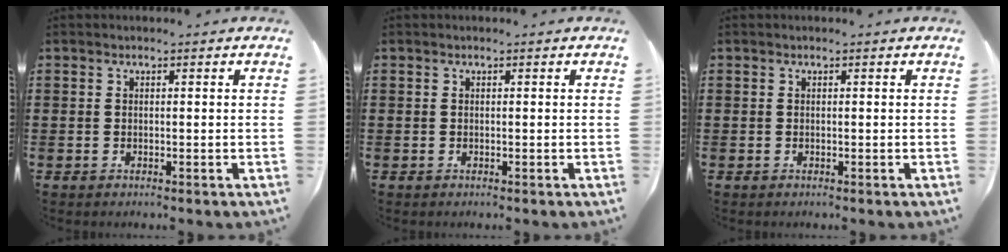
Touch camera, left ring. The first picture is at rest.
{"total": 0.0}
{"total": 0.0}